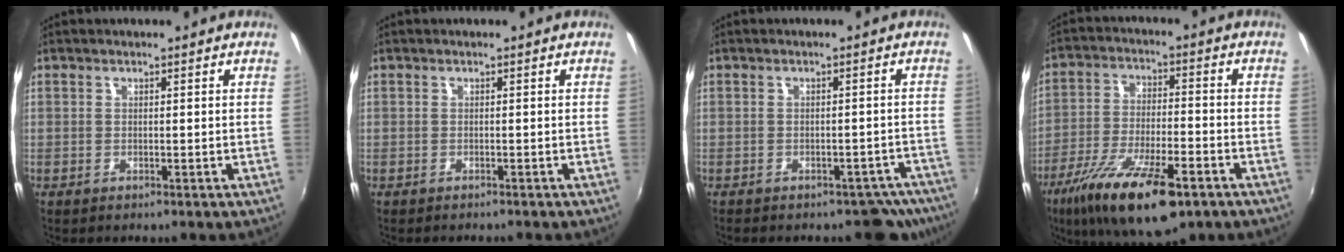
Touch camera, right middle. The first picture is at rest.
{"total": 1.1, "force": [-1.0, 0.2, 0.3], "torque": [-0.008, -0.007, -0.016]}
{"total": 6.8, "force": [-5.8, 3.4, 0.9], "torque": [0.000, 0.027, -0.052]}
{"total": 17.9, "force": [-10.8, 5.4, 13.2], "torque": [-0.255, -0.045, -0.186]}